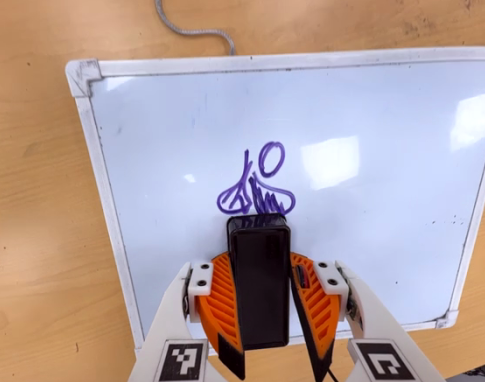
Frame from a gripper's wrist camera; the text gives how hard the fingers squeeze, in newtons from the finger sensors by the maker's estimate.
{"total": 13.6, "left": 13.6, "right": 13.6}